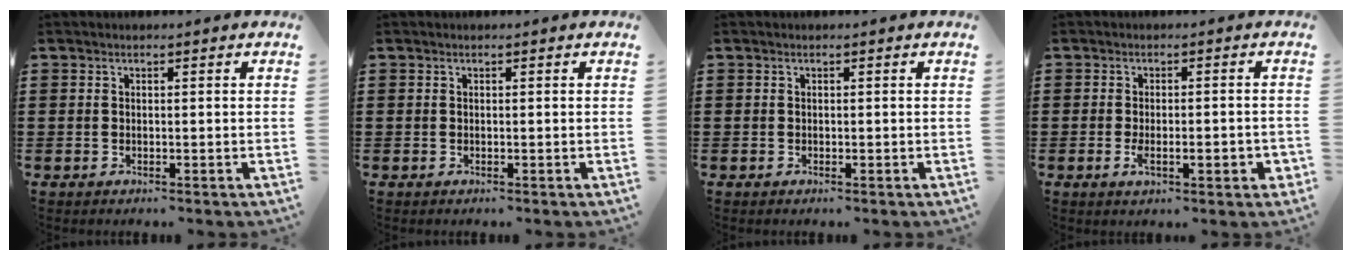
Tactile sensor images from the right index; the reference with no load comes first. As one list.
[{"total": 0.0}, {"total": 0.0}, {"total": 4.0, "force": [-1.2, 1.2, 3.7], "torque": [-0.059, -0.003, -0.025]}]